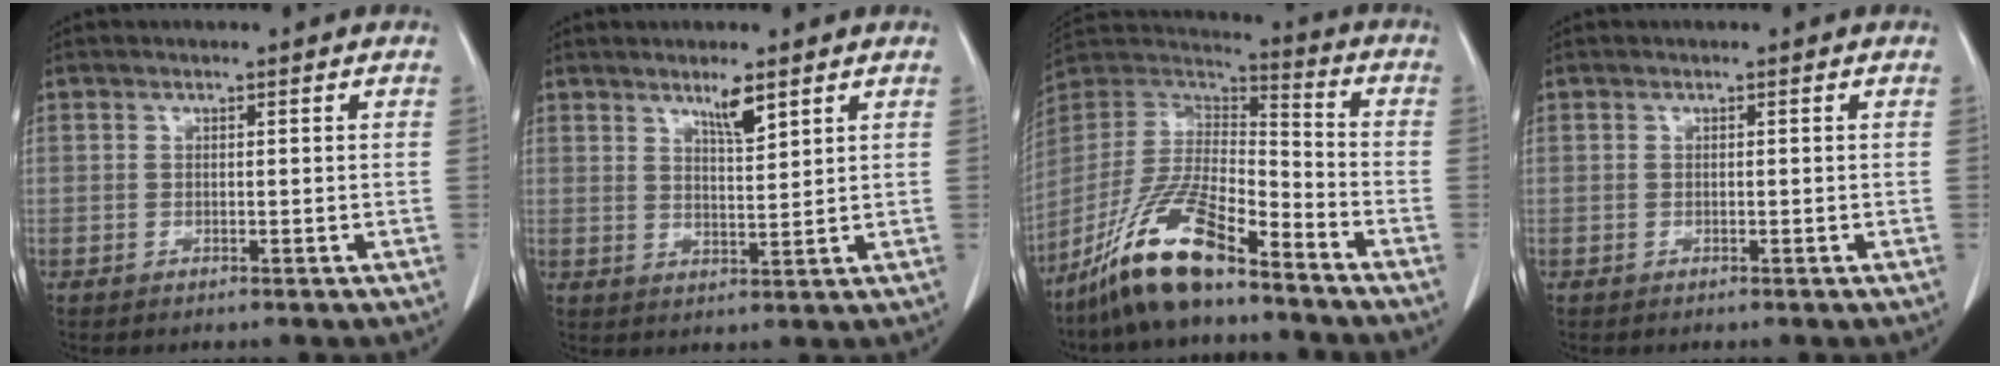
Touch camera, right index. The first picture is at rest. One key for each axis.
{"total": 4.0, "fx": 2.8, "fy": 0.3, "fz": 2.8, "tx": -0.050, "ty": -0.006, "tz": 0.052}
{"total": 15.6, "fx": -11.1, "fy": 3.1, "fz": 10.5, "tx": -0.208, "ty": 0.001, "tz": -0.205}
{"total": 0.0}